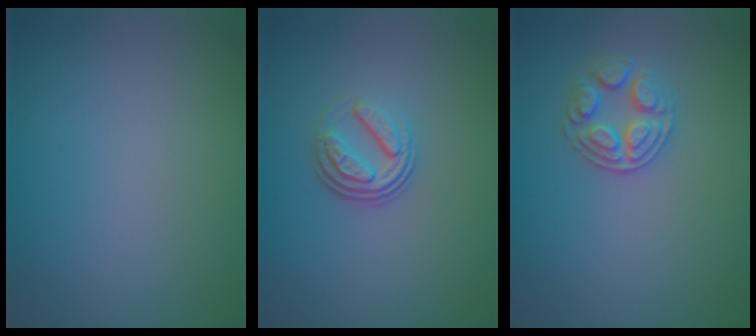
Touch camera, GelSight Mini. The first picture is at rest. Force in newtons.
{"total": 3.6, "press": 2.5, "slide": 2.6}
{"total": 2.7, "press": 2.7, "slide": 0.3}